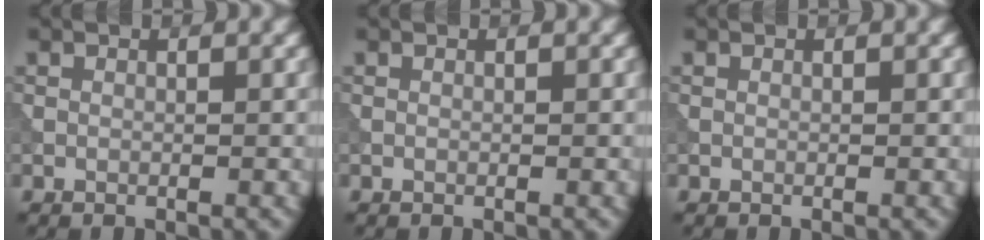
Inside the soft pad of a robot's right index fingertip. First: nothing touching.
{"total": 0.0}
{"total": 0.0}